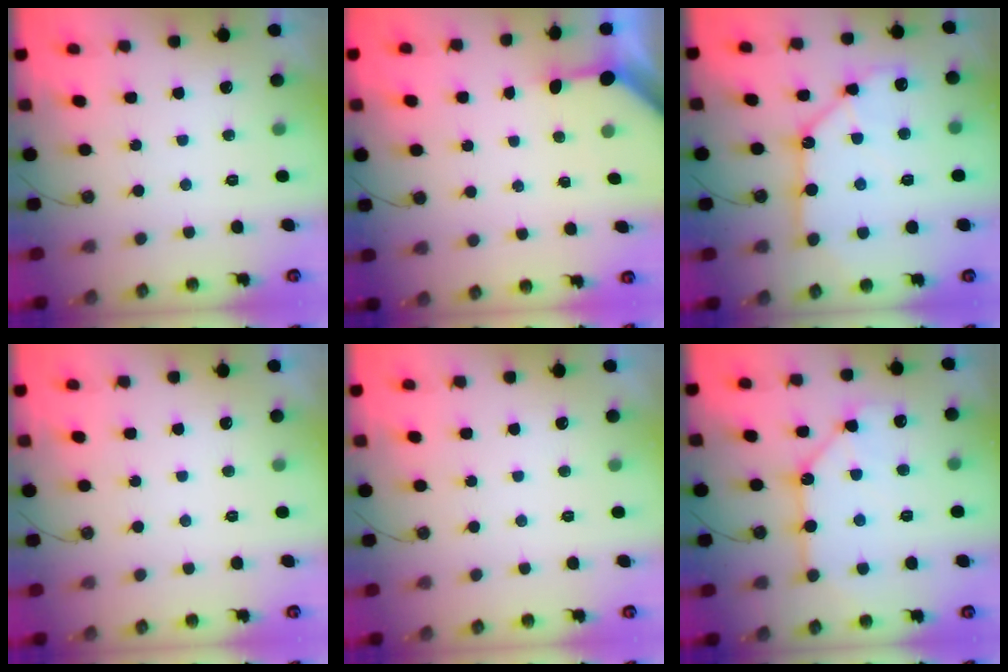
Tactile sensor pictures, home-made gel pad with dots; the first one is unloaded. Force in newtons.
{"total": 3.2, "press": 3.2, "slide": 0.4}
{"total": 13.4, "press": 13.3, "slide": 1.5}
{"total": 0.0}
{"total": 0.0}
{"total": 13.5, "press": 13.5, "slide": 1.4}